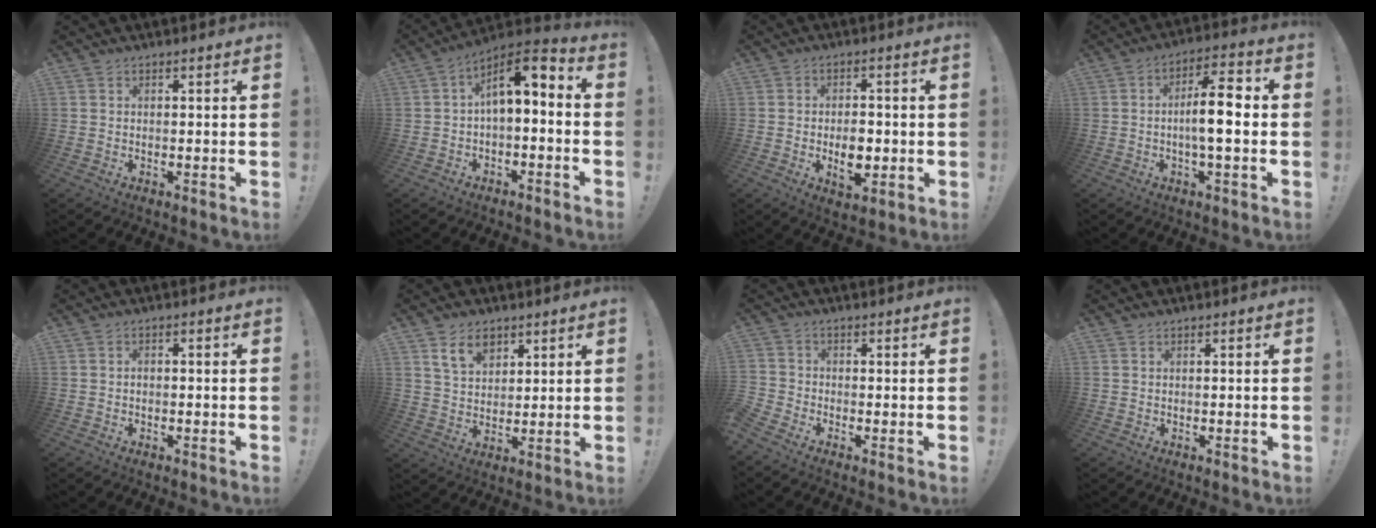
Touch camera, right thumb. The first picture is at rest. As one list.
[{"total": 7.4, "force": [0.8, 3.3, 6.6], "torque": [-0.099, -0.003, 0.016]}, {"total": 7.0, "force": [-1.5, 4.5, 5.1], "torque": [-0.071, 0.002, -0.026]}, {"total": 10.9, "force": [-1.0, 3.1, 10.4], "torque": [-0.174, 0.010, -0.023]}, {"total": 0.8, "force": [-0.6, 0.4, 0.4], "torque": [-0.012, 0.005, -0.010]}, {"total": 8.8, "force": [5.5, 5.7, 4.0], "torque": [-0.061, -0.022, 0.102]}, {"total": 2.6, "force": [-1.2, 1.9, 1.2], "torque": [-0.037, 0.003, -0.024]}, {"total": 0.0}]